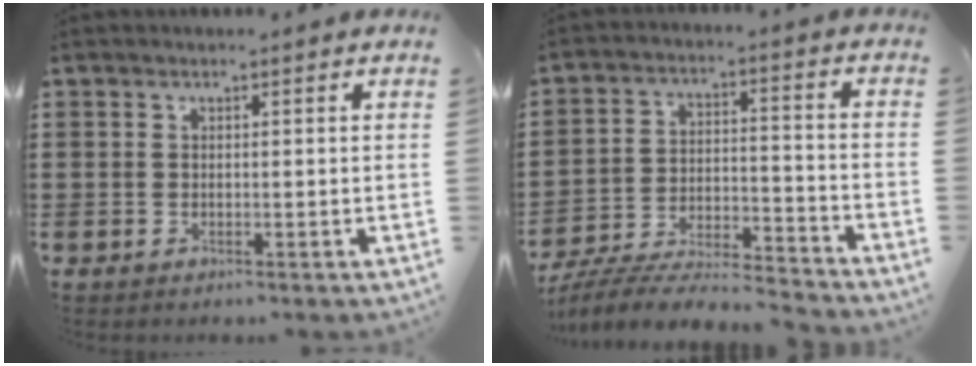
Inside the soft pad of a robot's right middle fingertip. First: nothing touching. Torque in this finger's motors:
{"motor_torque": [2.14, 0.00, 0.19, 0.13]}